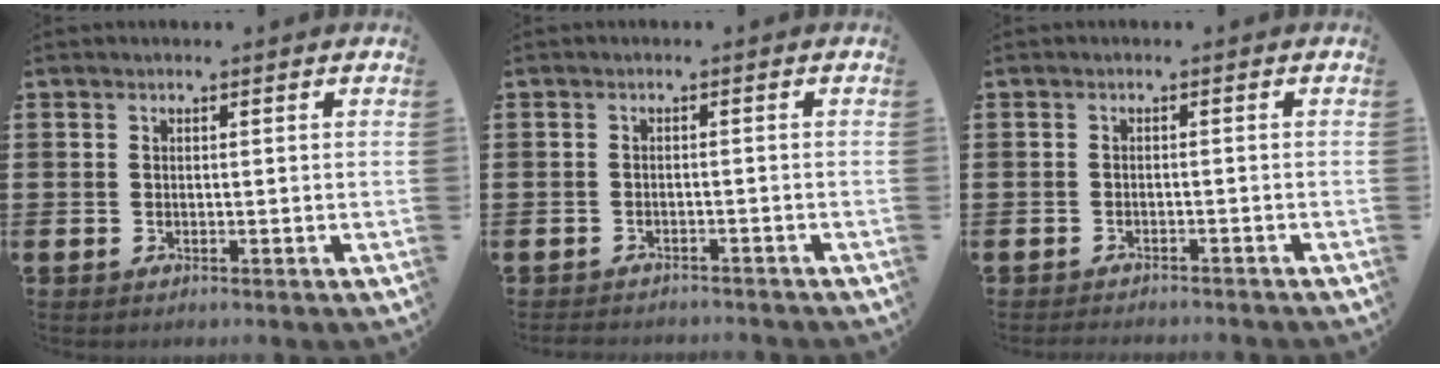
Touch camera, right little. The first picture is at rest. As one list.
[{"total": 1.3, "force": [-1.3, 0.0, -0.1], "torque": [-0.003, 0.002, -0.027]}, {"total": 1.1, "force": [-1.1, -0.1, 0.0], "torque": [-0.002, 0.001, -0.023]}]